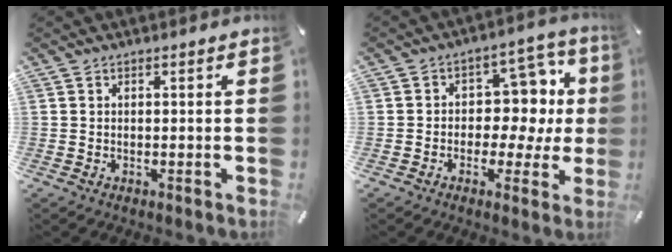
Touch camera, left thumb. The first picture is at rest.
{"total": 11.7, "force": [1.2, 8.9, 7.5], "torque": [-0.081, -0.016, 0.023]}